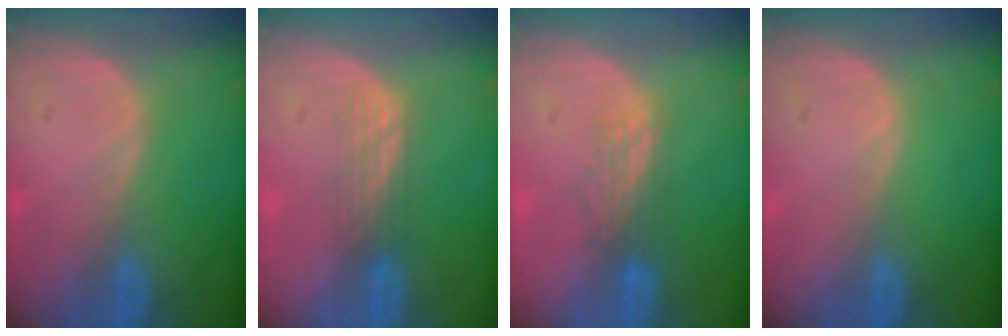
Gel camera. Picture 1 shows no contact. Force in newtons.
{"total": 3.1, "press": 2.6, "slide": 1.5}
{"total": 2.8, "press": 2.6, "slide": 1.2}
{"total": 0.0}